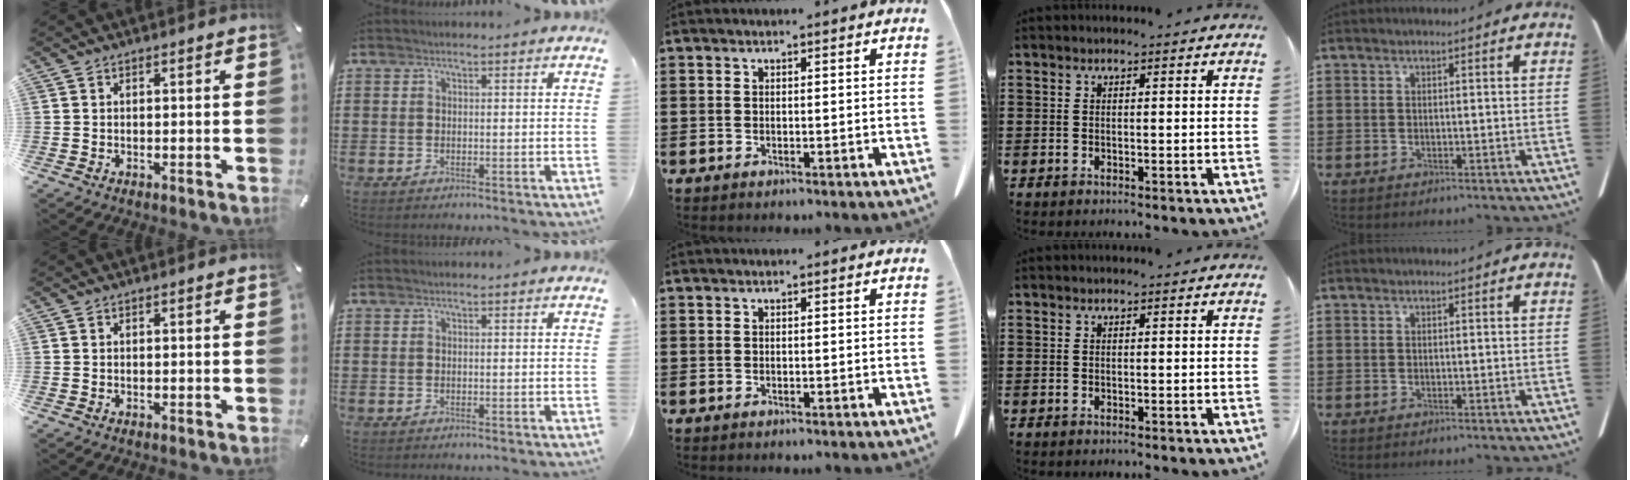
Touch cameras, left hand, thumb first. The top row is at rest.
{}